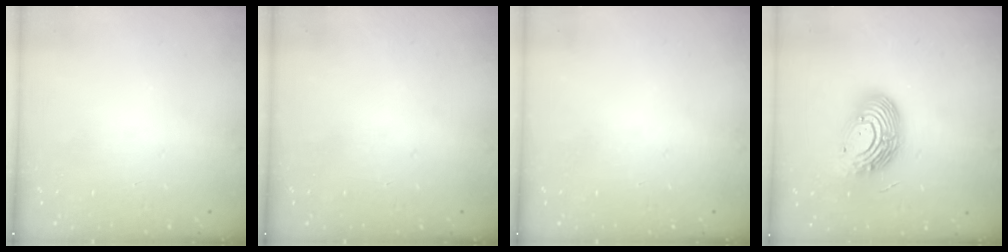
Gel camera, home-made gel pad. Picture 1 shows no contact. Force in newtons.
{"total": 0.0}
{"total": 0.0}
{"total": 15.1, "press": 15.1, "slide": 1.4}